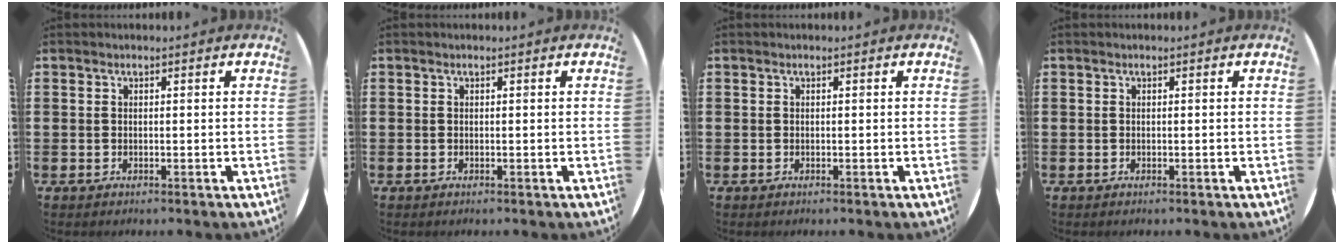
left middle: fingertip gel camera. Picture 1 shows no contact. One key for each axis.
{"total": 0.0}
{"total": 0.0}
{"total": 0.0}